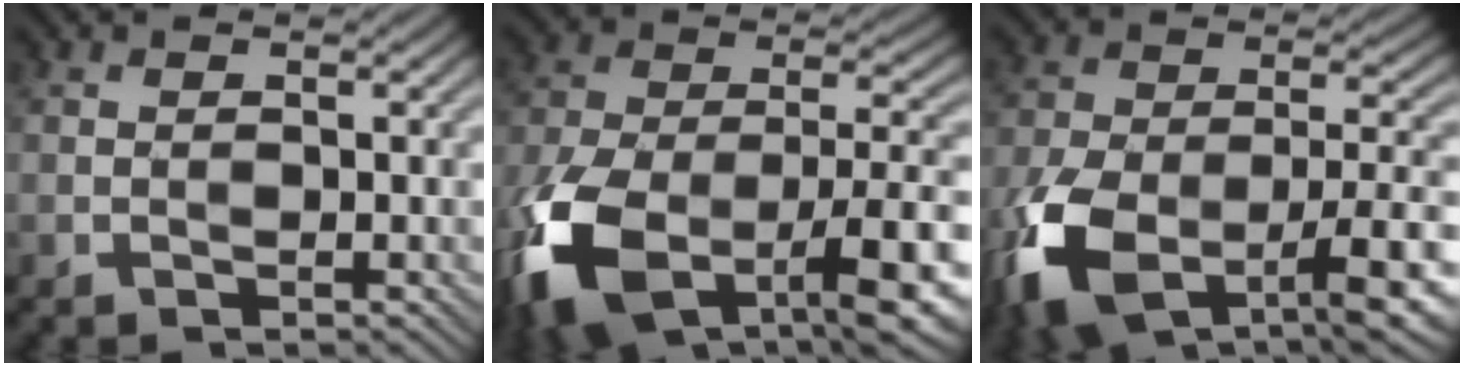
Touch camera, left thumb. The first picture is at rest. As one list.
[{"total": 17.3, "force": [-9.4, 8.0, 12.1], "torque": [-0.263, -0.029, -0.165]}, {"total": 14.9, "force": [-8.1, 6.8, 10.5], "torque": [-0.223, -0.028, -0.149]}]